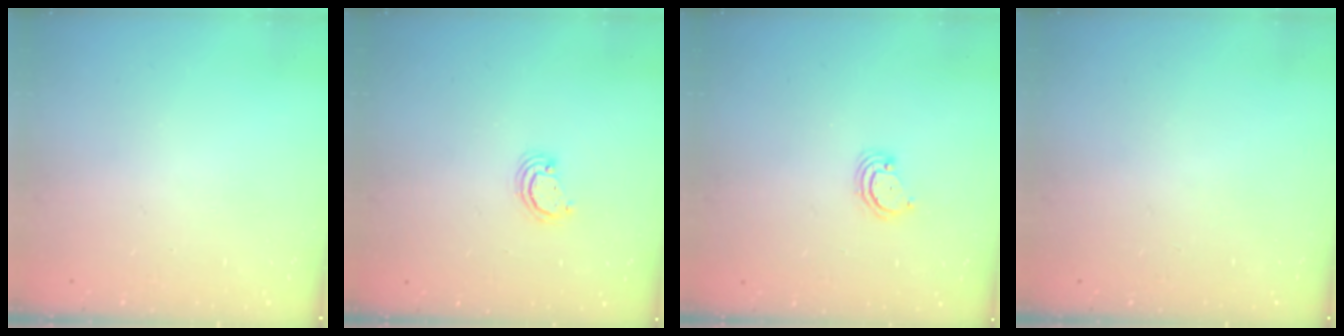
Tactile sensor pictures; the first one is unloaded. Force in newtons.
{"total": 2.3, "press": 2.3, "slide": 0.3}
{"total": 2.9, "press": 2.9, "slide": 0.3}
{"total": 0.0}